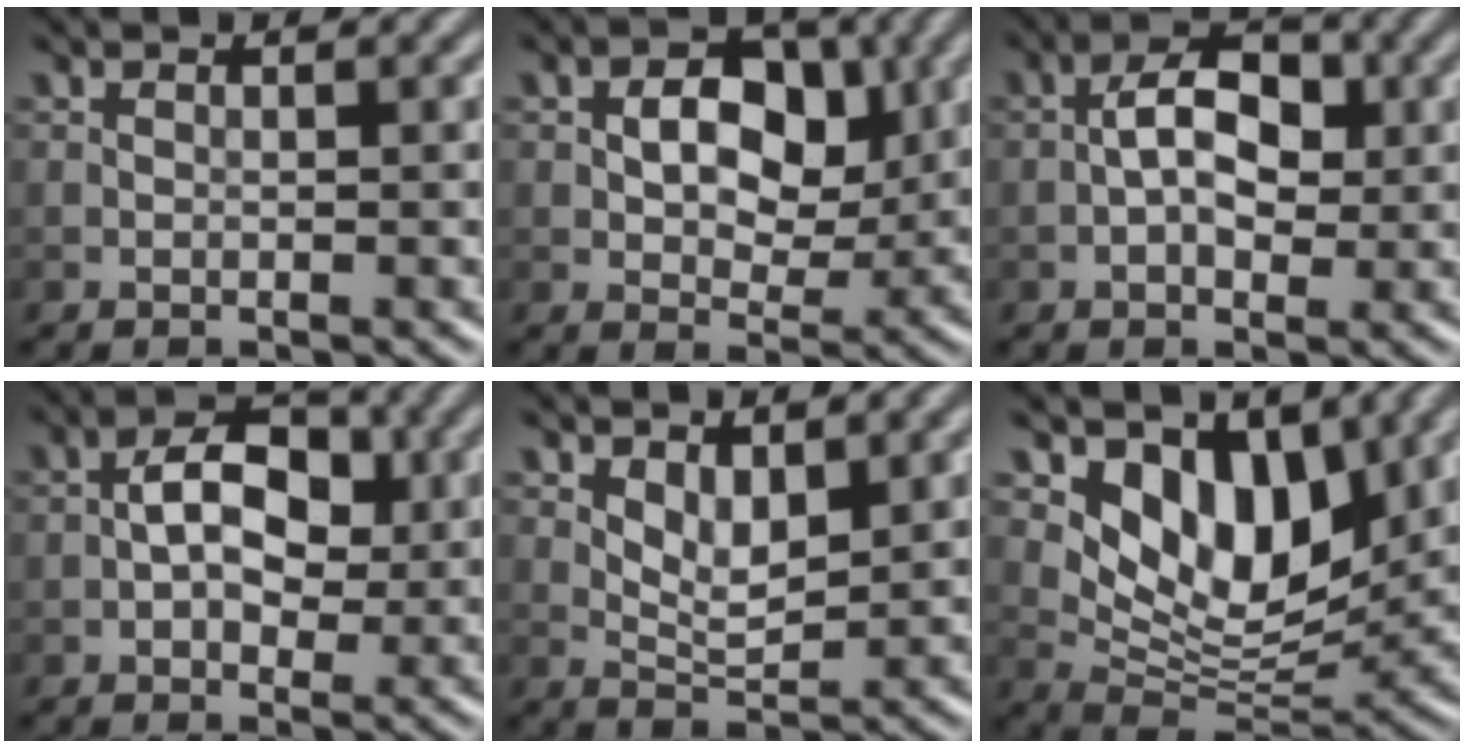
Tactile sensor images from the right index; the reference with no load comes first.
{"total": 5.9, "force": [0.8, 4.0, 4.3], "torque": [-0.059, -0.001, 0.006]}
{"total": 4.6, "force": [-0.3, 2.6, 3.8], "torque": [-0.061, 0.009, -0.010]}
{"total": 5.3, "force": [0.0, 3.3, 4.2], "torque": [-0.061, 0.008, -0.006]}
{"total": 2.7, "force": [1.2, 1.4, 2.0], "torque": [-0.039, -0.007, 0.028]}
{"total": 7.6, "force": [3.6, 4.4, 5.0], "torque": [-0.079, -0.021, 0.064]}